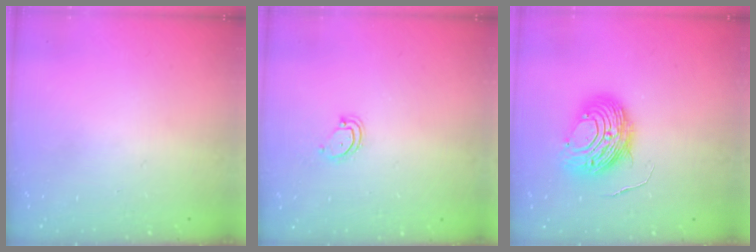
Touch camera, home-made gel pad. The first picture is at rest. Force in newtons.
{"total": 3.8, "press": 3.8, "slide": 0.4}
{"total": 9.5, "press": 9.5, "slide": 0.8}